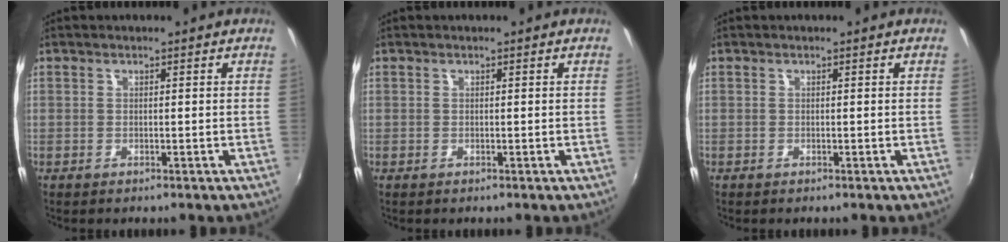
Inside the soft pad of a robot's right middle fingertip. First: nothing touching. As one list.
[{"total": 0.0}, {"total": 0.0}]